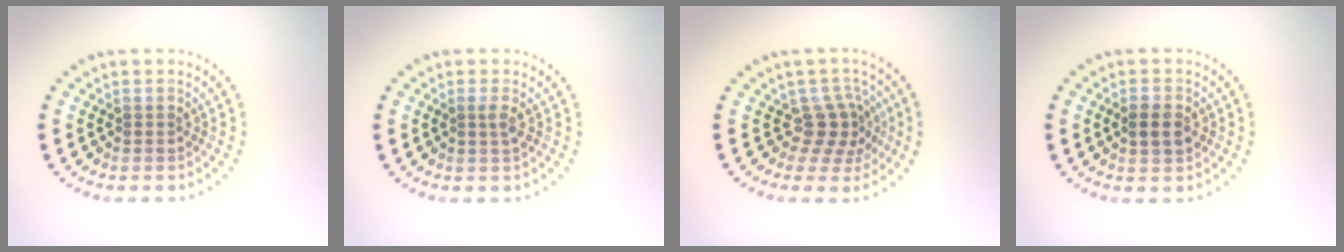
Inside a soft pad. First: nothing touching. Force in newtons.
{"total": 0.9, "press": 0.7, "slide": 0.4}
{"total": 2.9, "press": 2.2, "slide": 2.0}
{"total": 2.3, "press": 2.2, "slide": 0.2}